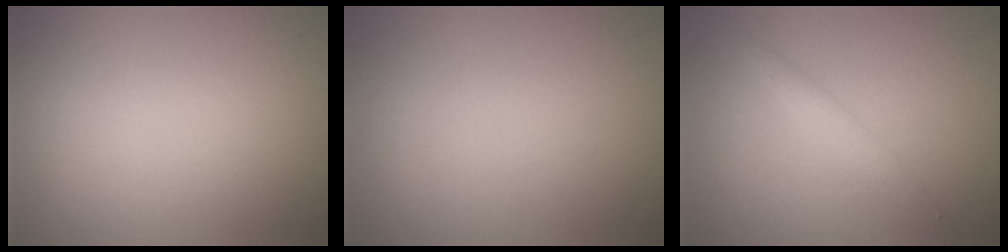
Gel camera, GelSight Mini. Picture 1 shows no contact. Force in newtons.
{"total": 0.0}
{"total": 1.7, "press": 1.7, "slide": 0.1}